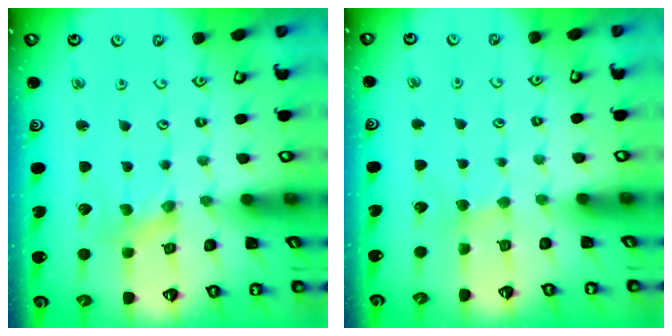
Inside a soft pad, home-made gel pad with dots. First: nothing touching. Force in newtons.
{"total": 1.9, "press": 1.9, "slide": 0.3}